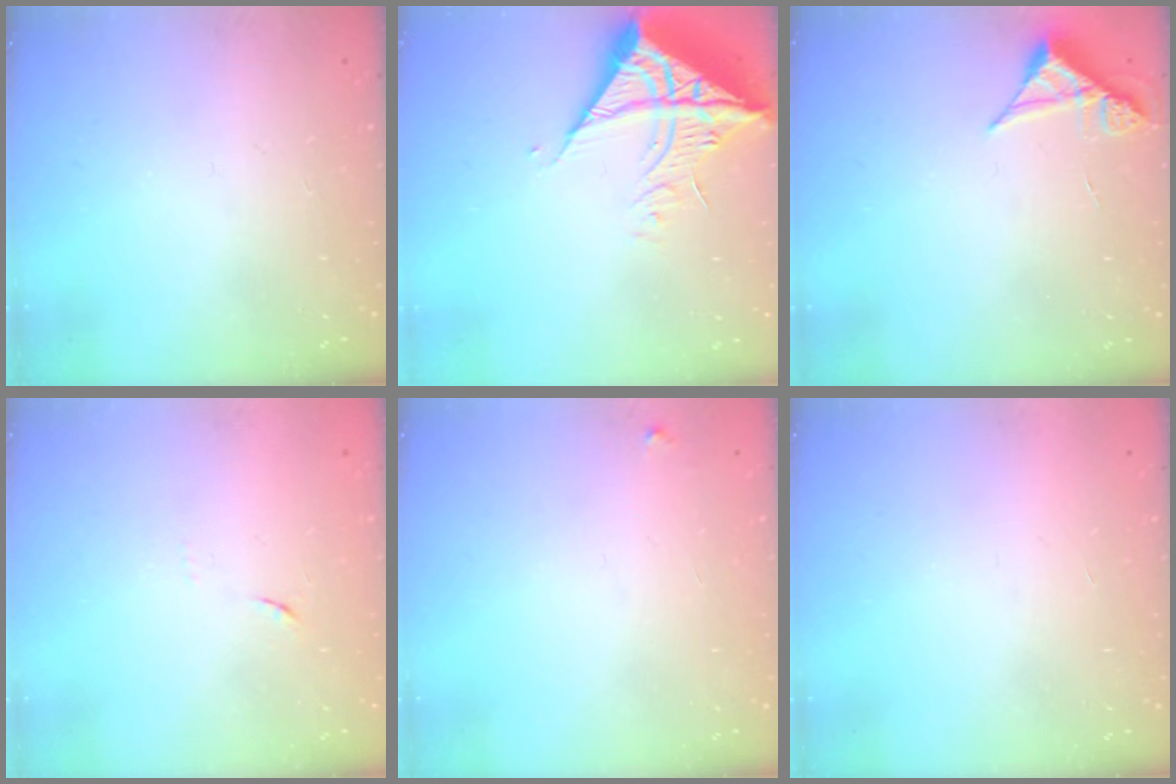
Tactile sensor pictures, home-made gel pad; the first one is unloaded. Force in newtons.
{"total": 11.2, "press": 11.1, "slide": 1.4}
{"total": 4.9, "press": 4.9, "slide": 0.4}
{"total": 5.2, "press": 5.1, "slide": 0.7}
{"total": 2.3, "press": 2.3, "slide": 0.2}
{"total": 1.7, "press": 1.7, "slide": 0.1}